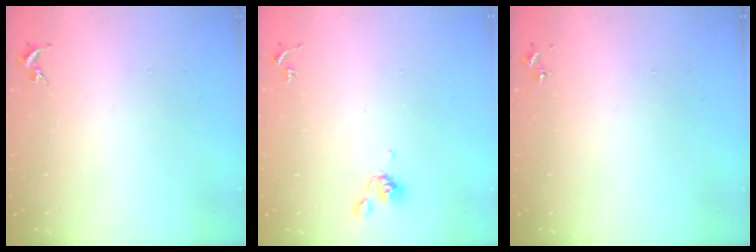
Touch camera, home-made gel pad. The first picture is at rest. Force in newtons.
{"total": 6.1, "press": 5.9, "slide": 1.3}
{"total": 0.0}